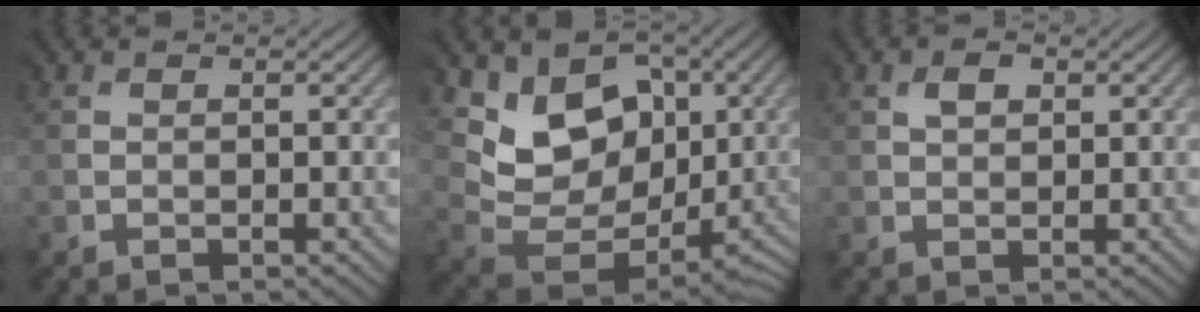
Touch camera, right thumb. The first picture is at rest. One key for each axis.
{"total": 9.4, "fx": 4.1, "fy": 7.2, "fz": 4.4, "tx": -0.080, "ty": -0.012, "tz": 0.072}
{"total": 1.8, "fx": 1.3, "fy": 1.2, "fz": 0.5, "tx": -0.011, "ty": 0.002, "tz": 0.025}